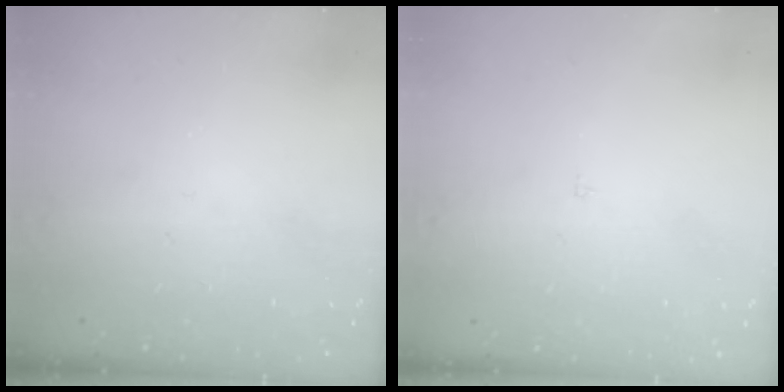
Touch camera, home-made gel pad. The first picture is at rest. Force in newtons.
{"total": 2.2, "press": 2.2, "slide": 0.2}